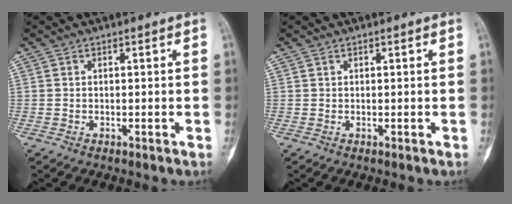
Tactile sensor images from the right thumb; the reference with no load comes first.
{"total": 0.0}